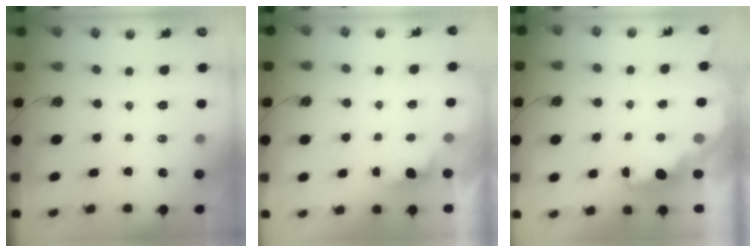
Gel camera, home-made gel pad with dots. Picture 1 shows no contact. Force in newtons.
{"total": 0.7, "press": 0.2, "slide": 0.7}
{"total": 2.2, "press": 2.0, "slide": 0.8}